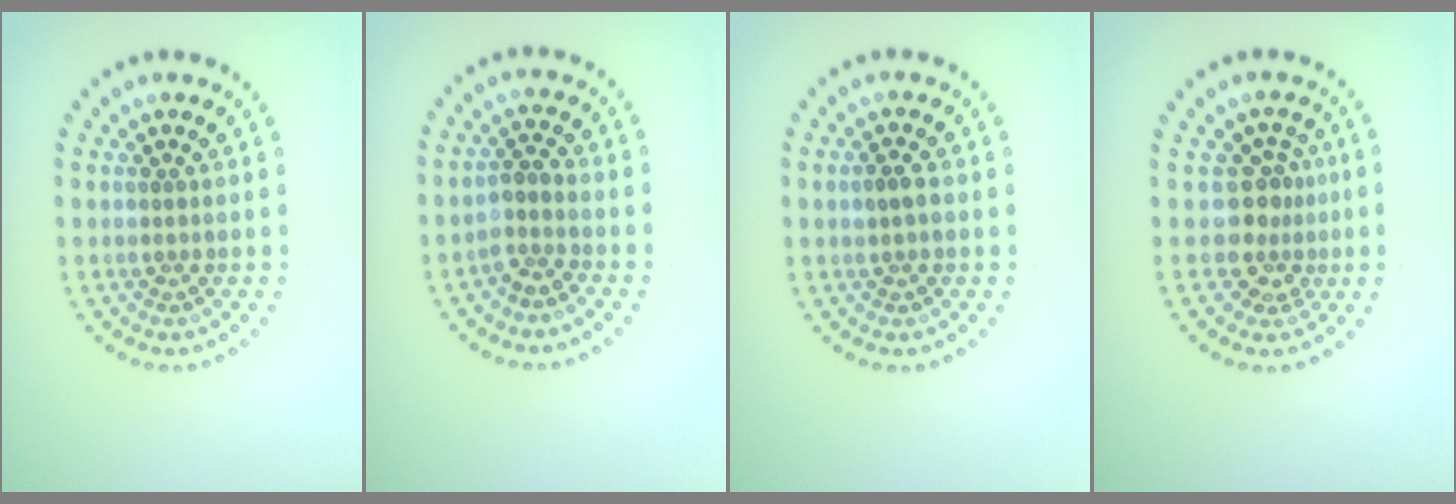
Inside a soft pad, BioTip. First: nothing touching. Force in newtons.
{"total": 1.9, "press": 1.5, "slide": 1.1}
{"total": 1.3, "press": 1.3, "slide": 0.1}
{"total": 3.0, "press": 2.1, "slide": 2.1}